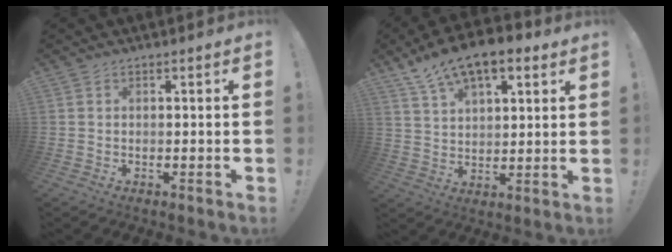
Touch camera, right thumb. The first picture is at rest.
{"total": 13.2, "force": [9.2, 5.8, 7.4], "torque": [-0.124, -0.055, 0.166]}